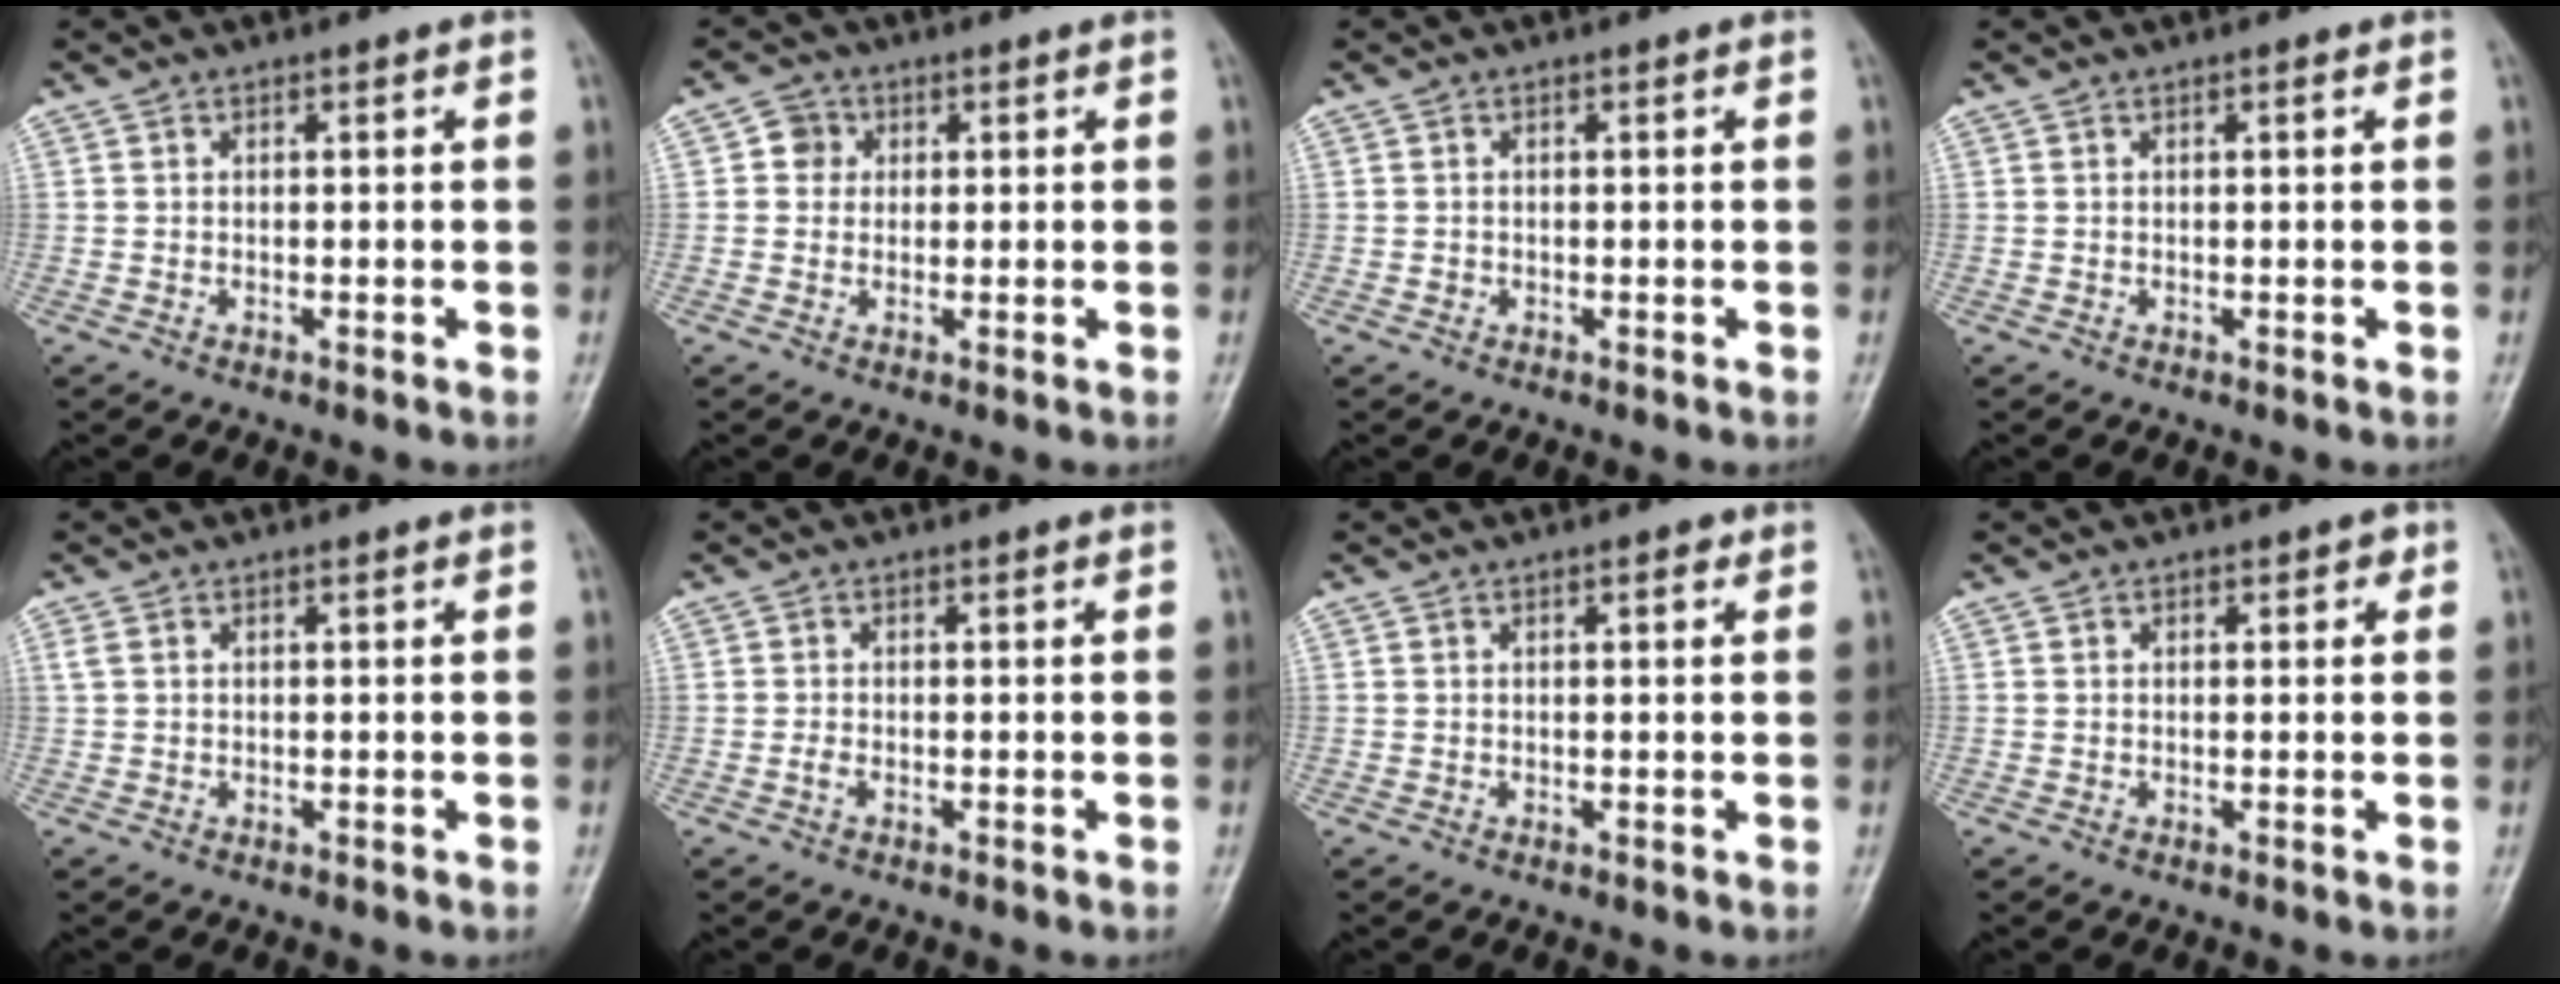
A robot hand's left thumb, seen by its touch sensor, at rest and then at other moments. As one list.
[{"total": 3.2, "force": [0.6, 3.0, 0.9], "torque": [0.007, 0.004, 0.002]}, {"total": 0.6, "force": [-0.2, 0.6, 0.1], "torque": [0.001, 0.002, -0.004]}, {"total": 0.6, "force": [0.2, 0.1, 0.5], "torque": [-0.009, 0.000, 0.003]}, {"total": 1.1, "force": [0.4, 0.7, 0.7], "torque": [-0.018, 0.007, 0.011]}, {"total": 1.0, "force": [-0.3, 0.6, 0.8], "torque": [-0.016, -0.002, -0.008]}, {"total": 1.3, "force": [0.6, 0.6, 1.0], "torque": [-0.011, 0.001, 0.005]}, {"total": 1.8, "force": [0.8, 1.2, 1.1], "torque": [0.002, 0.001, 0.006]}]